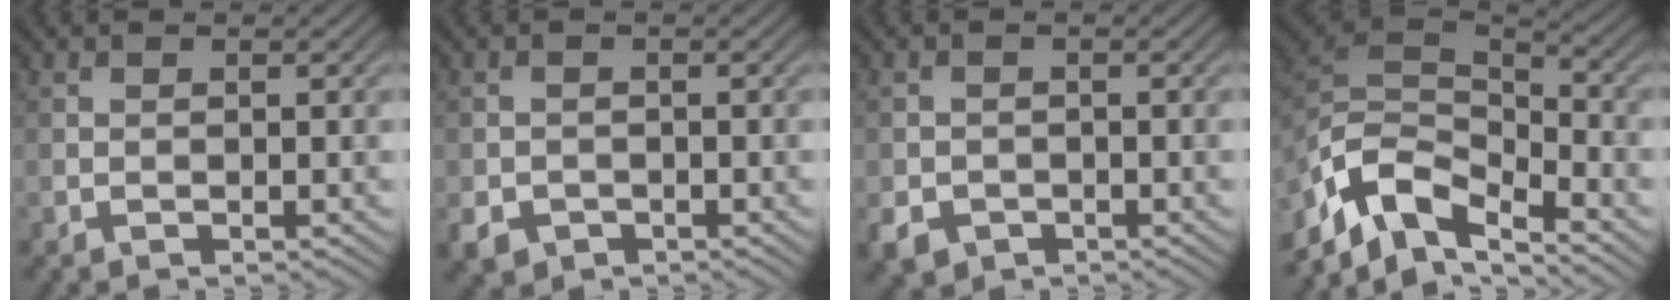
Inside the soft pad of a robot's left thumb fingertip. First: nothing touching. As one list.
[{"total": 2.8, "force": [-1.4, 2.1, 0.9], "torque": [-0.023, -0.011, -0.032]}, {"total": 3.1, "force": [-1.7, 2.4, 1.1], "torque": [-0.029, -0.011, -0.037]}, {"total": 11.1, "force": [-6.5, 5.1, 7.4], "torque": [-0.163, -0.005, -0.135]}]